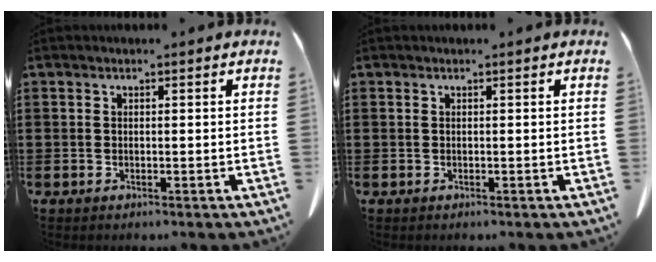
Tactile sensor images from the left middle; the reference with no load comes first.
{"total": 0.0}